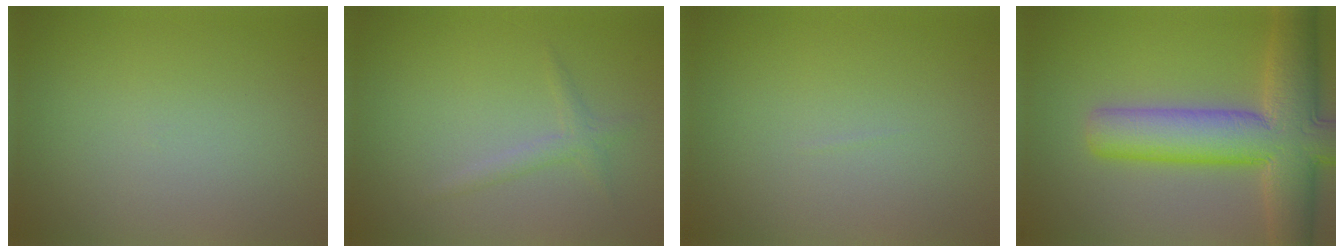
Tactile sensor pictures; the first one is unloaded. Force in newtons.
{"total": 1.3, "press": 1.3, "slide": 0.0}
{"total": 0.0}
{"total": 10.5, "press": 10.5, "slide": 0.6}